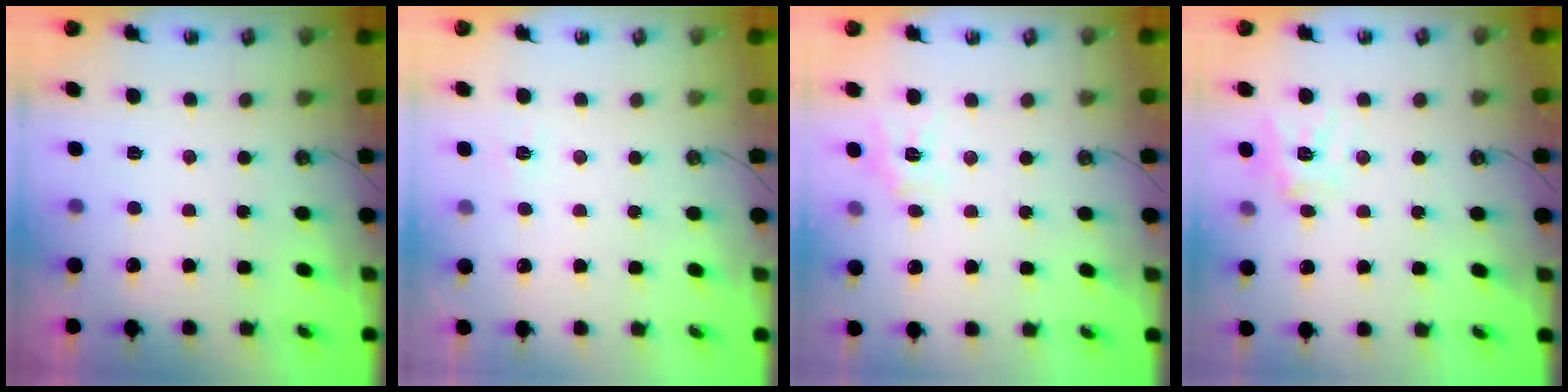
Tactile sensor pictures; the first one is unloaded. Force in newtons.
{"total": 4.2, "press": 4.2, "slide": 0.6}
{"total": 9.9, "press": 9.9, "slide": 0.7}
{"total": 12.2, "press": 12.1, "slide": 1.0}